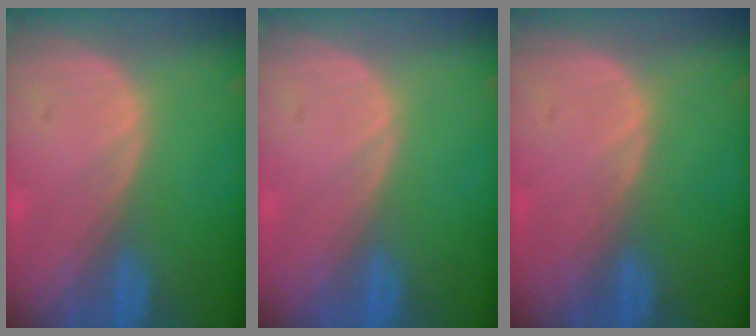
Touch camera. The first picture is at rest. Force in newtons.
{"total": 0.0}
{"total": 0.0}